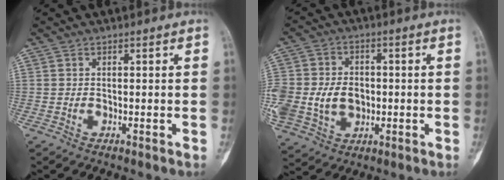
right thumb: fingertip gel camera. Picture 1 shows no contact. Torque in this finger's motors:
{"motor_torque": [1.06, 1.07, 1.10, -0.16, 0.34]}